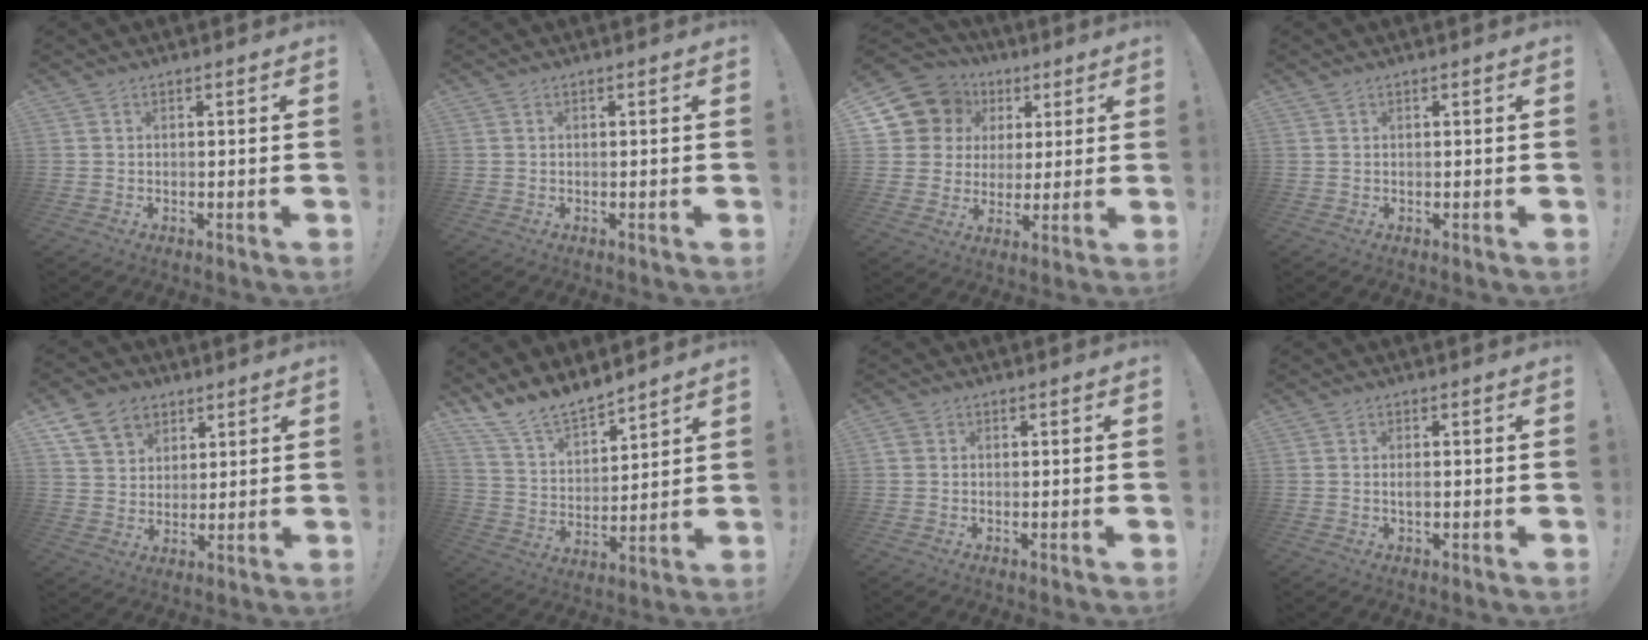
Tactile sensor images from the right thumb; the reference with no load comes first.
{"total": 0.0}
{"total": 12.2, "force": [5.4, 10.3, 3.7], "torque": [-0.068, -0.024, 0.117]}
{"total": 0.5, "force": [0.5, 0.2, 0.0], "torque": [0.008, -0.003, 0.008]}
{"total": 11.6, "force": [6.2, 8.8, 4.4], "torque": [-0.071, -0.026, 0.124]}
{"total": 11.5, "force": [10.8, 3.0, 2.5], "torque": [-0.079, -0.087, 0.206]}
{"total": 1.4, "force": [0.2, 1.2, 0.6], "torque": [-0.013, 0.004, 0.004]}
{"total": 1.3, "force": [-0.1, 0.4, 1.2], "torque": [-0.015, -0.002, -0.004]}